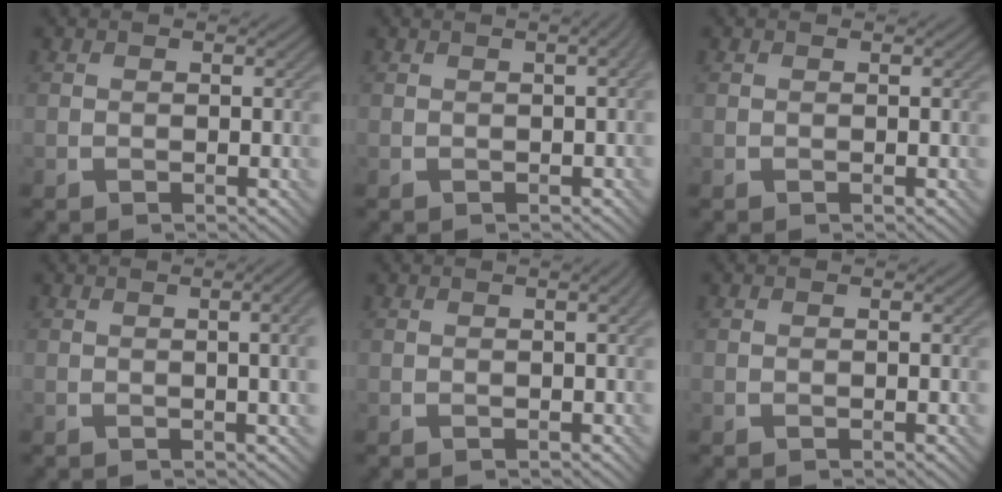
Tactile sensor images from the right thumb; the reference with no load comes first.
{"total": 2.3, "force": [0.4, 0.5, 2.2], "torque": [-0.025, 0.009, 0.001]}
{"total": 0.0}
{"total": 4.5, "force": [0.3, 1.0, 4.4], "torque": [-0.055, 0.014, 0.003]}
{"total": 1.3, "force": [0.4, 0.1, 1.2], "torque": [-0.018, 0.006, 0.002]}
{"total": 0.0}